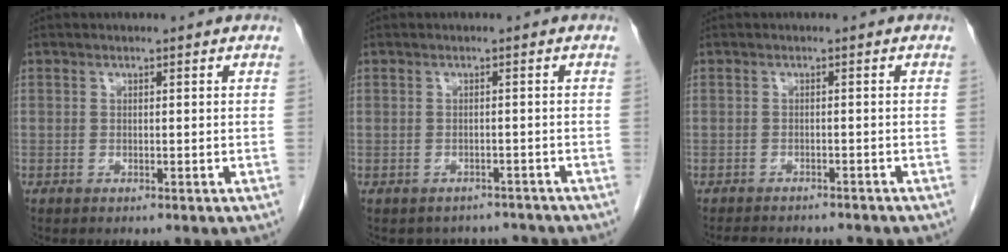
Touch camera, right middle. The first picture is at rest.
{"total": 5.6, "force": [-5.1, 2.4, 0.0], "torque": [0.009, 0.017, -0.059]}
{"total": 9.0, "force": [-8.0, 2.5, 3.2], "torque": [-0.049, 0.001, -0.098]}